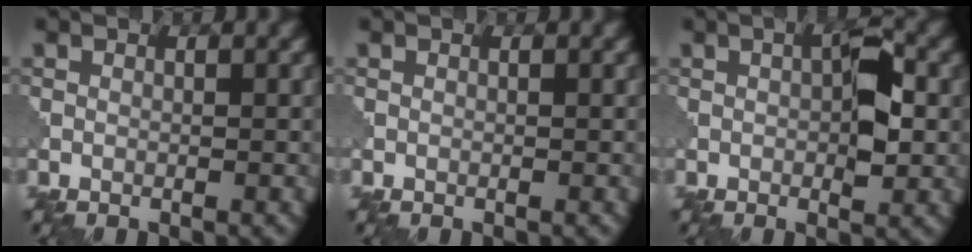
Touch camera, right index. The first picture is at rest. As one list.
[{"total": 0.0}, {"total": 3.6, "force": [0.0, 1.3, 3.4], "torque": [-0.053, 0.003, -0.002]}]